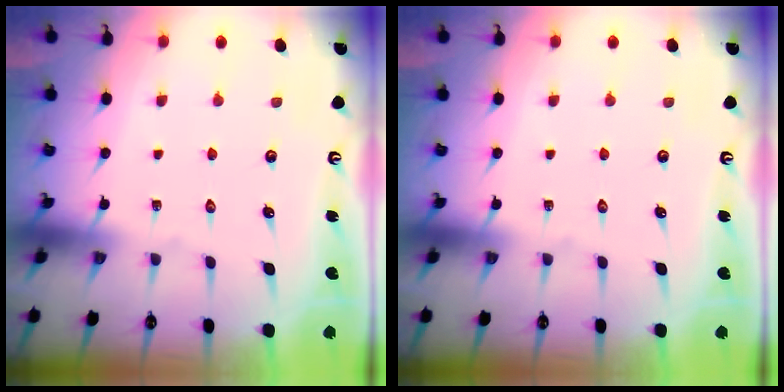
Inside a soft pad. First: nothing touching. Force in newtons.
{"total": 0.0}